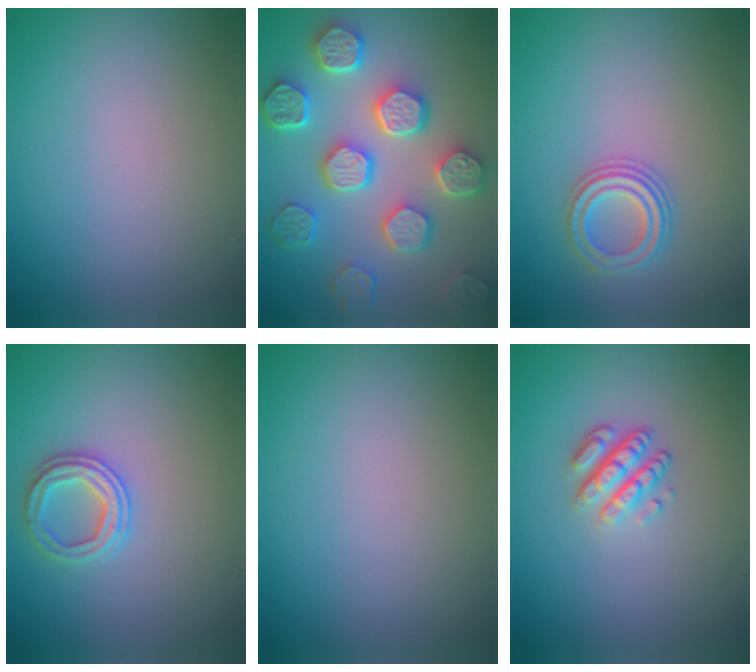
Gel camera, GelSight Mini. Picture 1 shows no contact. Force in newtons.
{"total": 8.0, "press": 6.4, "slide": 4.8}
{"total": 2.5, "press": 2.4, "slide": 0.4}
{"total": 2.4, "press": 2.4, "slide": 0.2}
{"total": 0.0}
{"total": 3.3, "press": 2.4, "slide": 2.3}